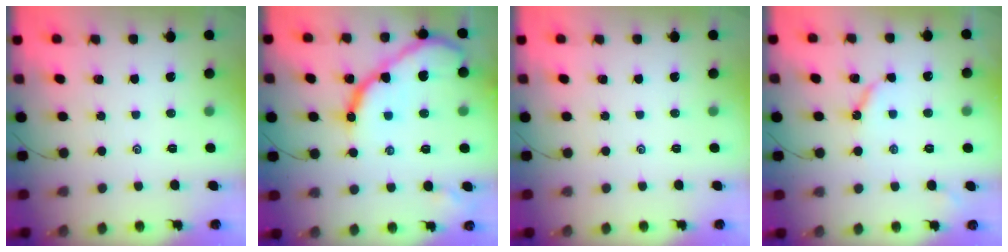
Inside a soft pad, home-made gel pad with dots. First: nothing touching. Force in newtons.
{"total": 16.7, "press": 16.6, "slide": 1.6}
{"total": 0.0}
{"total": 5.1, "press": 5.1, "slide": 0.4}